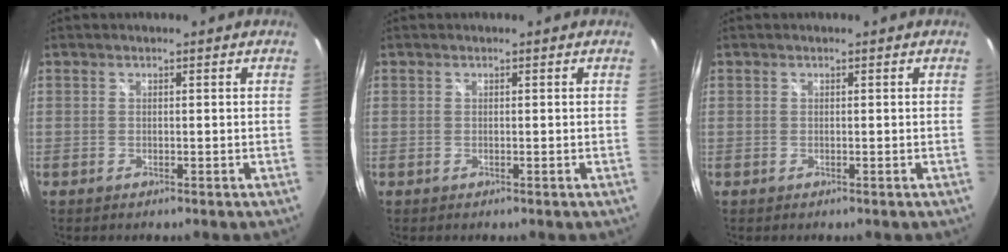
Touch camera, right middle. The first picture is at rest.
{"total": 0.0}
{"total": 0.0}